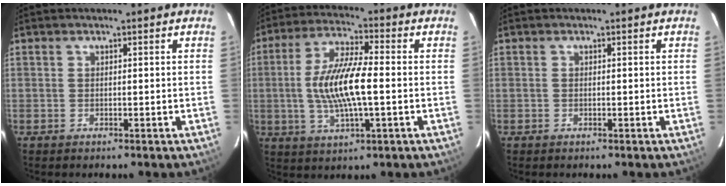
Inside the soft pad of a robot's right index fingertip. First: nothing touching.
{"total": 12.4, "force": [-1.0, 3.2, 11.9], "torque": [-0.237, 0.003, -0.018]}
{"total": 0.0}